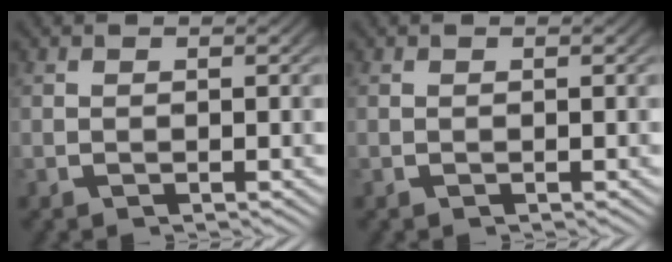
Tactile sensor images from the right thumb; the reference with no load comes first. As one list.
[{"total": 0.0}]